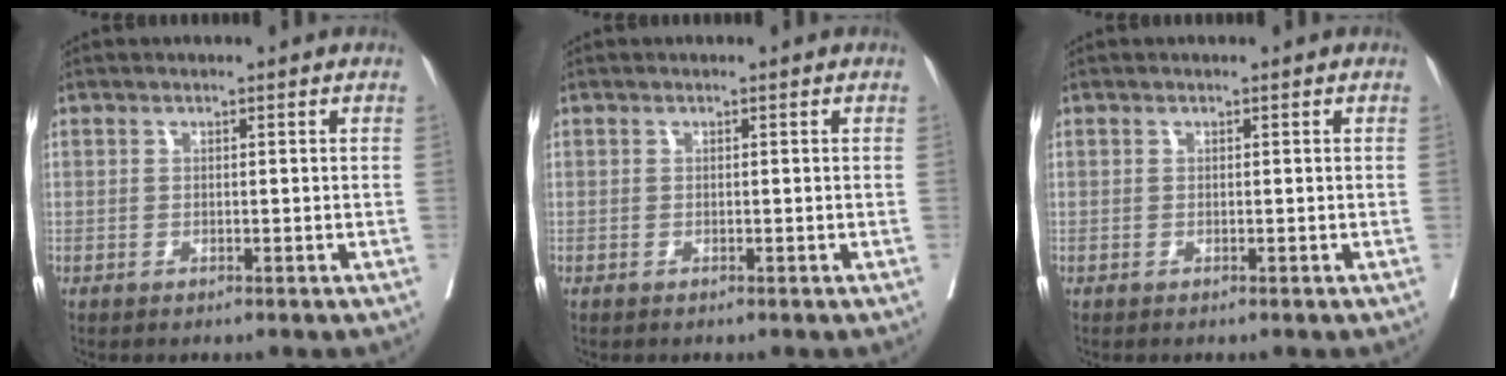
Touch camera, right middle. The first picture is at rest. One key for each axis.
{"total": 0.0}
{"total": 0.0}